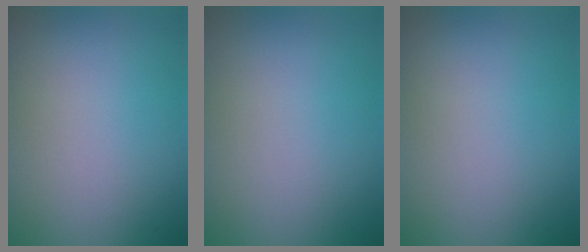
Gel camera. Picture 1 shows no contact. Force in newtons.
{"total": 0.0}
{"total": 0.0}